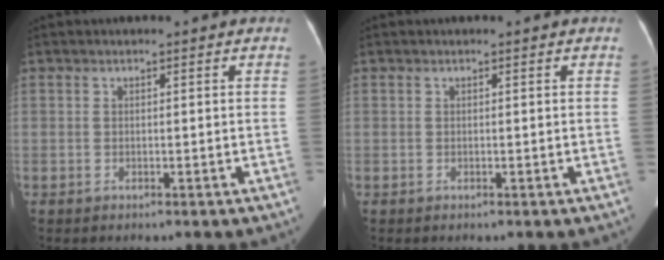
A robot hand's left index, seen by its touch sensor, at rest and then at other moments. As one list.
[{"total": 0.0}]